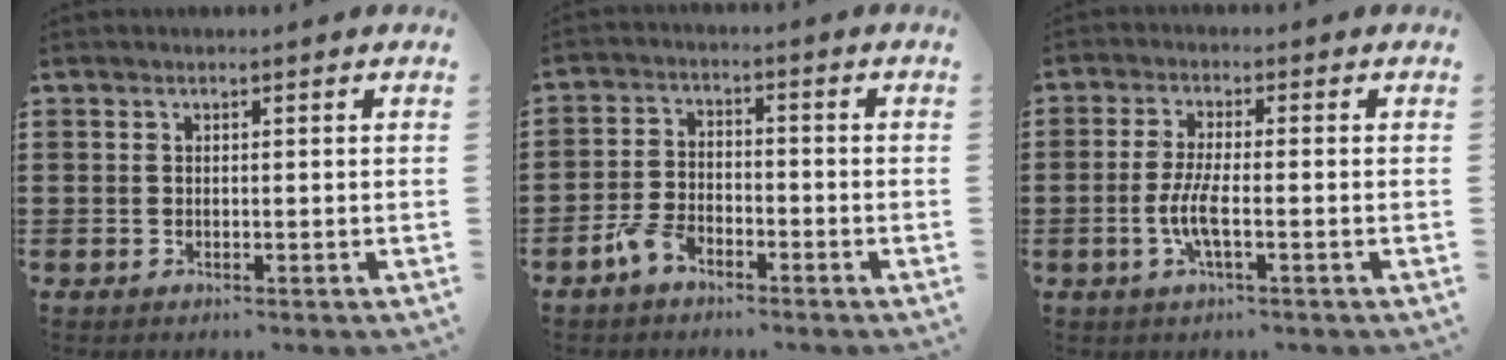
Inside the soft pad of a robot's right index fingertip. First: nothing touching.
{"total": 4.4, "force": [-3.2, 2.1, 2.1], "torque": [-0.056, 0.006, -0.067]}
{"total": 4.8, "force": [-1.4, 0.9, 4.5], "torque": [-0.097, -0.003, -0.033]}